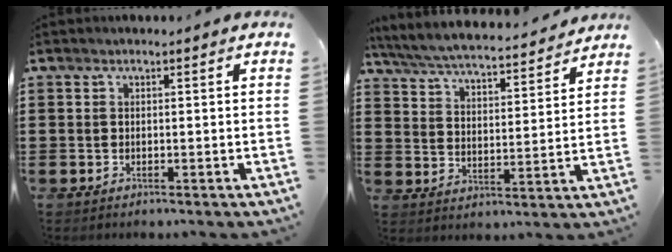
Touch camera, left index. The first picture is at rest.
{"total": 5.5, "force": [5.3, 0.0, 1.6], "torque": [-0.055, -0.039, 0.086]}